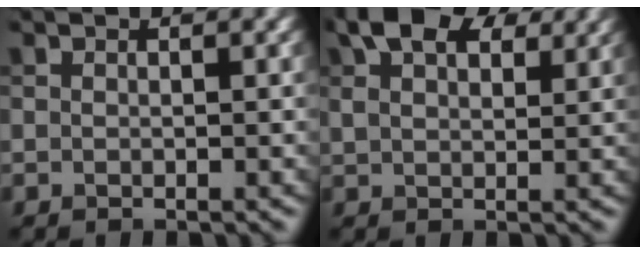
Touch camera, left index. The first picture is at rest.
{"total": 8.0, "force": [4.9, 4.0, 4.8], "torque": [-0.089, 0.020, 0.080]}